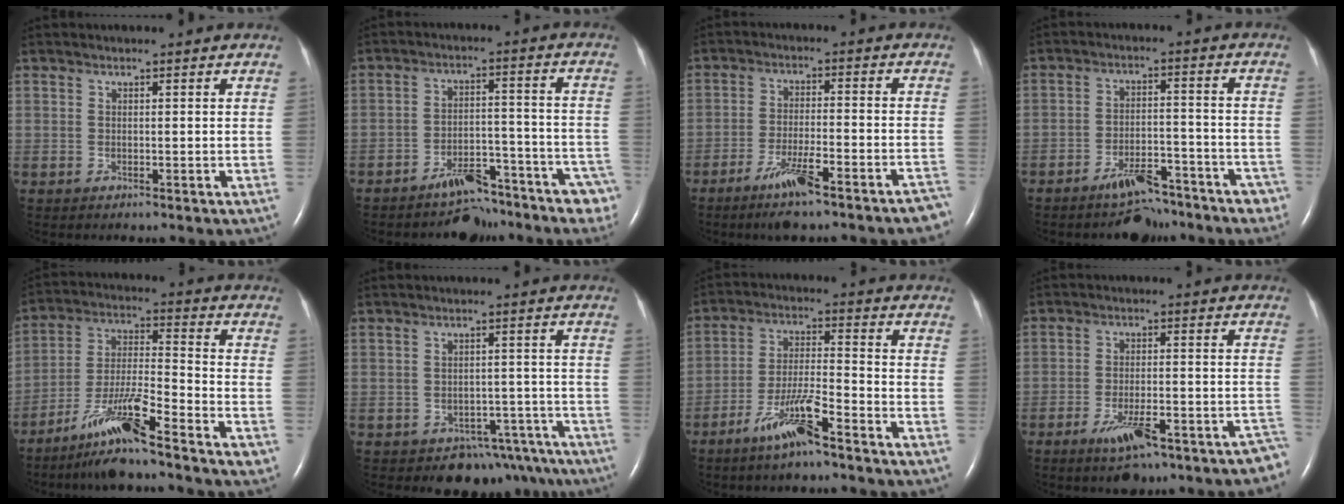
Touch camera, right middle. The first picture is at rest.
{"total": 8.8, "force": [-7.4, 3.7, 2.9], "torque": [-0.015, 0.050, -0.112]}
{"total": 10.4, "force": [-7.8, 1.2, 6.8], "torque": [-0.093, 0.002, -0.126]}
{"total": 8.7, "force": [-7.2, 3.4, 3.7], "torque": [-0.042, 0.018, -0.110]}
{"total": 11.6, "force": [-8.3, 0.2, 8.0], "torque": [-0.155, -0.017, -0.153]}
{"total": 9.1, "force": [-7.1, 5.5, 1.3], "torque": [0.007, 0.028, -0.080]}
{"total": 8.7, "force": [-6.0, 0.8, 6.3], "torque": [-0.130, -0.010, -0.114]}
{"total": 10.9, "force": [-8.2, 3.0, 6.5], "torque": [-0.071, 0.028, -0.123]}